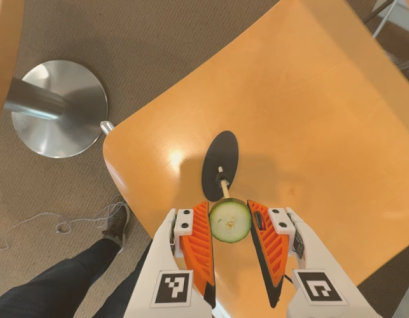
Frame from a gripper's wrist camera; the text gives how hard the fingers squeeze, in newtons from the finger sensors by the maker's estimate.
{"total": 9.4, "left": 9.4, "right": 9.4}